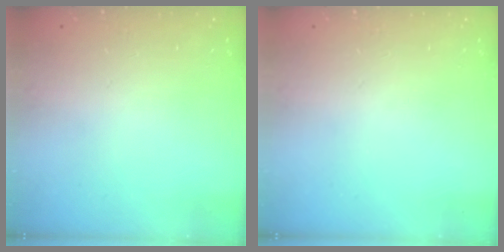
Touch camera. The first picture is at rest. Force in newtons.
{"total": 0.0}